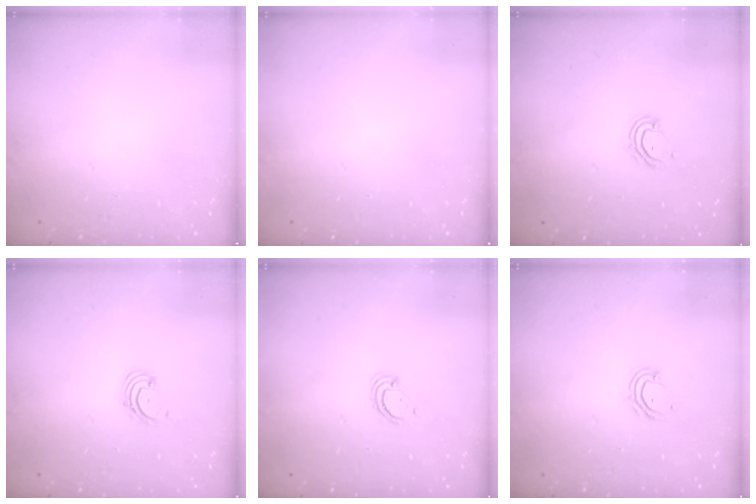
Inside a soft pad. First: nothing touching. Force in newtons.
{"total": 0.0}
{"total": 4.6, "press": 4.6, "slide": 0.3}
{"total": 1.6, "press": 1.6, "slide": 0.2}
{"total": 3.8, "press": 3.8, "slide": 0.3}
{"total": 6.1, "press": 6.1, "slide": 0.5}